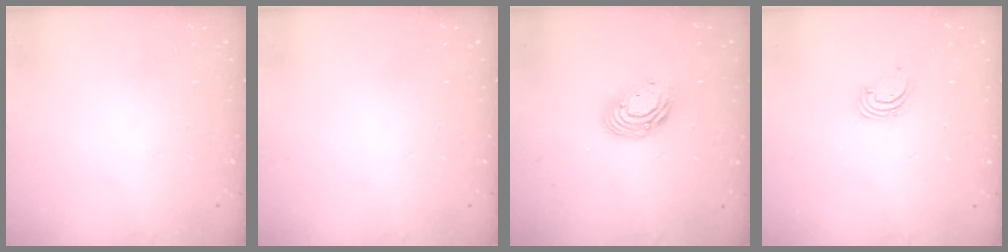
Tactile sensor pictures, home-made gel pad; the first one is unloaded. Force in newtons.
{"total": 0.0}
{"total": 10.3, "press": 10.3, "slide": 1.1}
{"total": 1.4, "press": 1.4, "slide": 0.1}